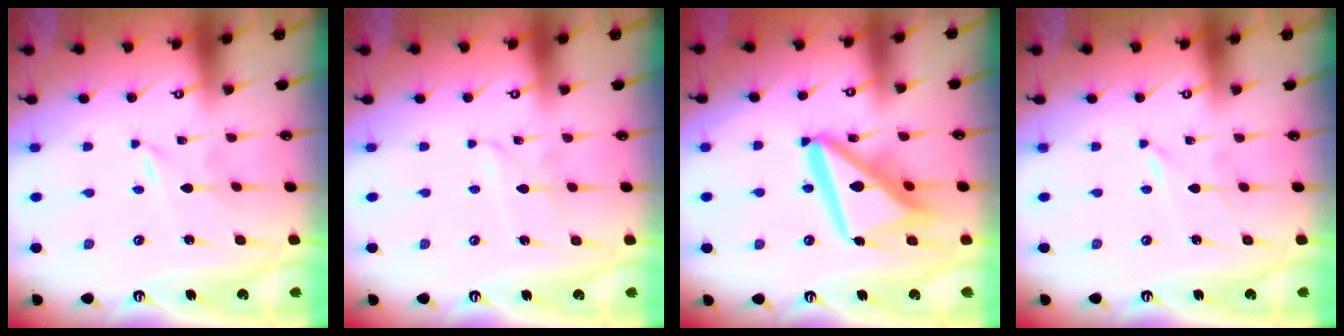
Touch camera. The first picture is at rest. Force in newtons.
{"total": 2.3, "press": 2.3, "slide": 0.2}
{"total": 19.2, "press": 19.1, "slide": 2.2}
{"total": 0.0}